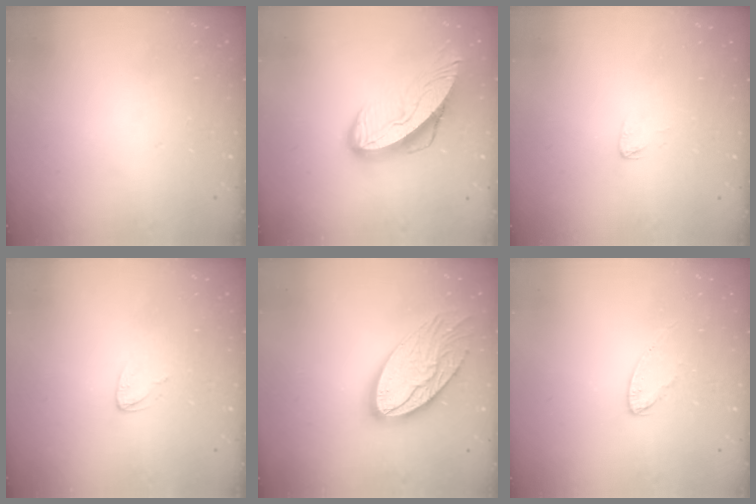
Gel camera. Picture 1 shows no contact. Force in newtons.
{"total": 11.9, "press": 11.8, "slide": 1.3}
{"total": 2.9, "press": 2.9, "slide": 0.2}
{"total": 3.0, "press": 3.0, "slide": 0.3}
{"total": 18.9, "press": 18.9, "slide": 1.4}
{"total": 5.4, "press": 5.4, "slide": 0.6}